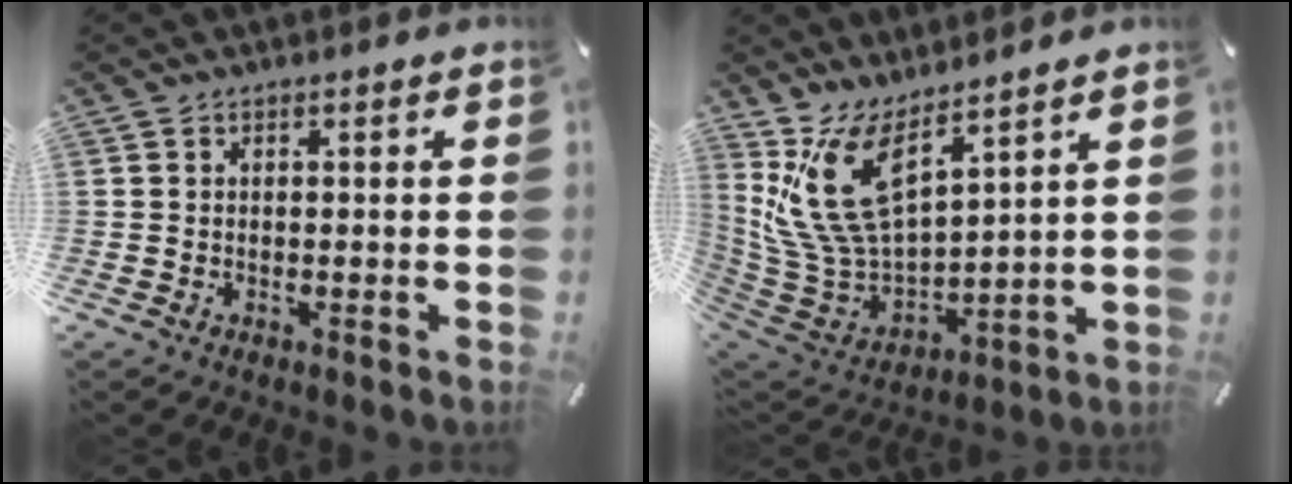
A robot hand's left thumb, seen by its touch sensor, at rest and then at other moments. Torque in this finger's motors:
{"motor_torque": [2.58, 2.42, 1.51, -1.26, 0.72]}